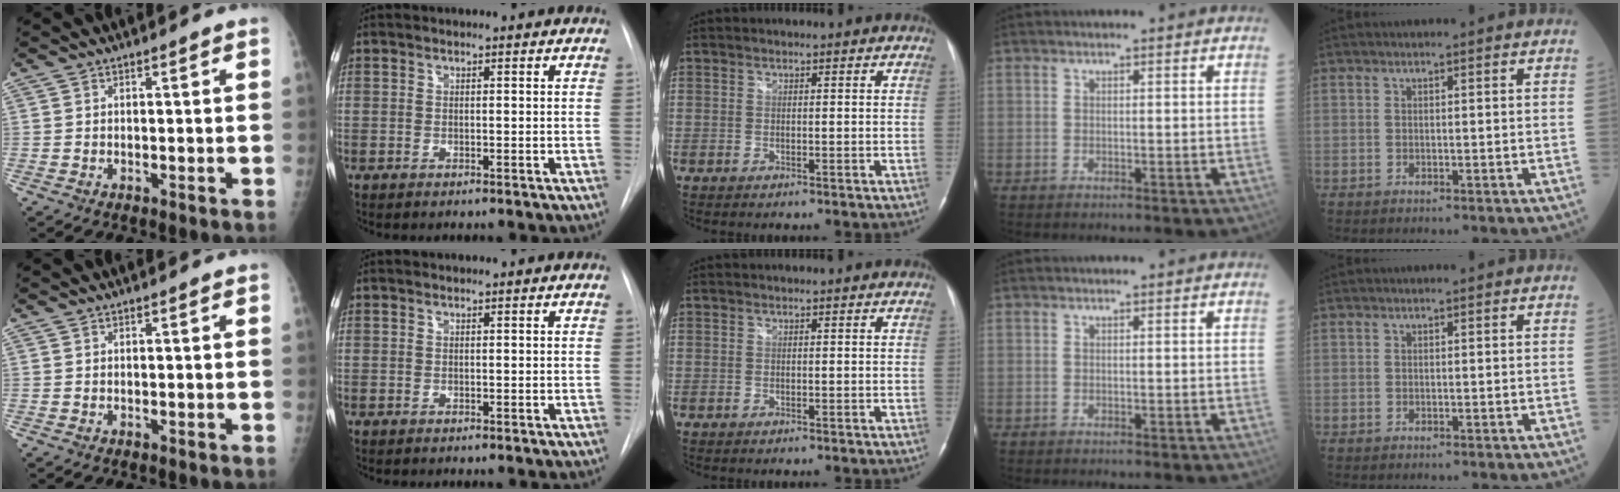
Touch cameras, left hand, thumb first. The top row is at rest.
{}